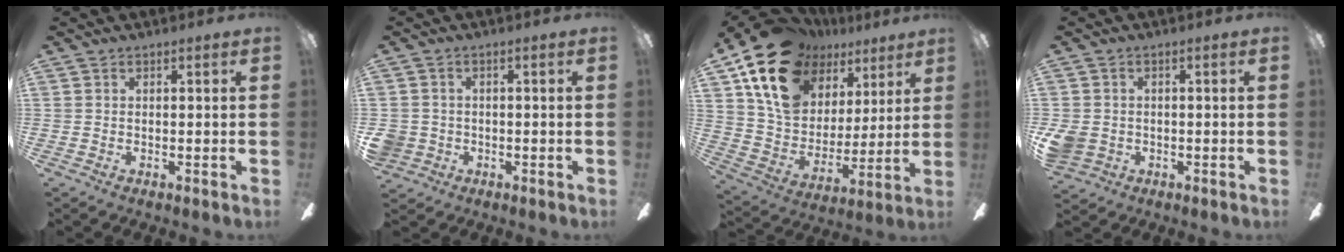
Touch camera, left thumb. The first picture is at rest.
{"total": 3.6, "force": [-1.0, 3.4, 0.7], "torque": [-0.029, 0.008, -0.021]}
{"total": 20.9, "force": [12.7, 13.6, 9.4], "torque": [-0.173, -0.064, 0.239]}
{"total": 4.9, "force": [-1.4, 4.2, 2.1], "torque": [-0.056, 0.011, -0.025]}